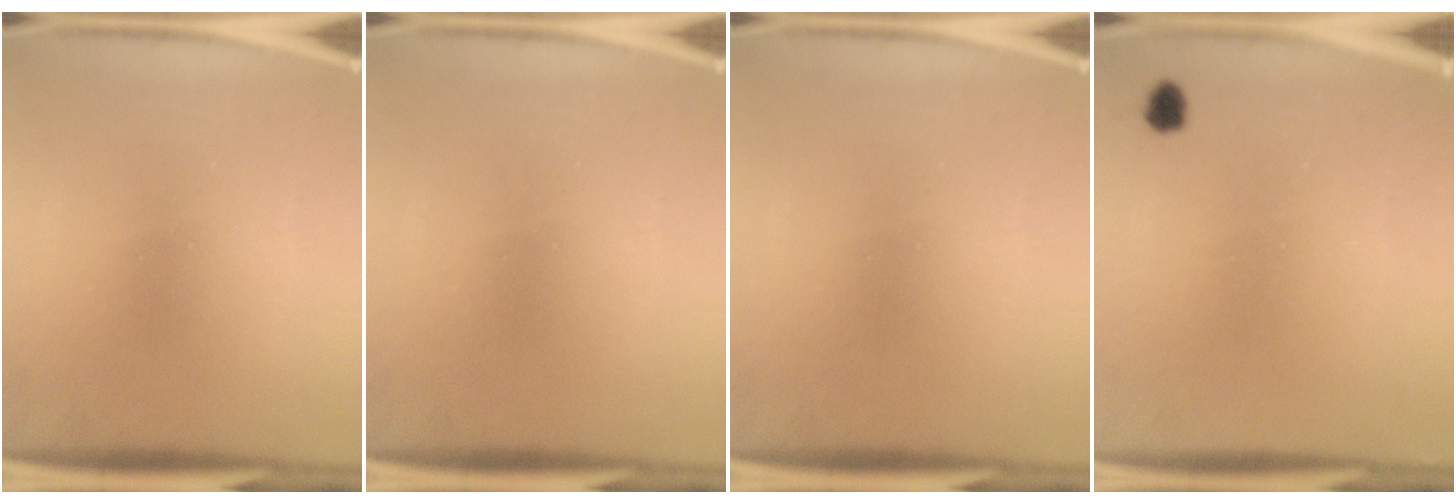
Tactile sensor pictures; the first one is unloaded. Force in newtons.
{"total": 0.0}
{"total": 0.0}
{"total": 1.8}